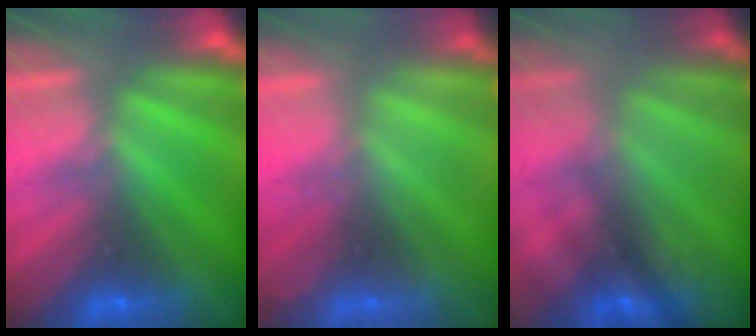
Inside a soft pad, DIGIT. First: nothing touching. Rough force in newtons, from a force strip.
{"total": 2.1}
{"total": 2.5}